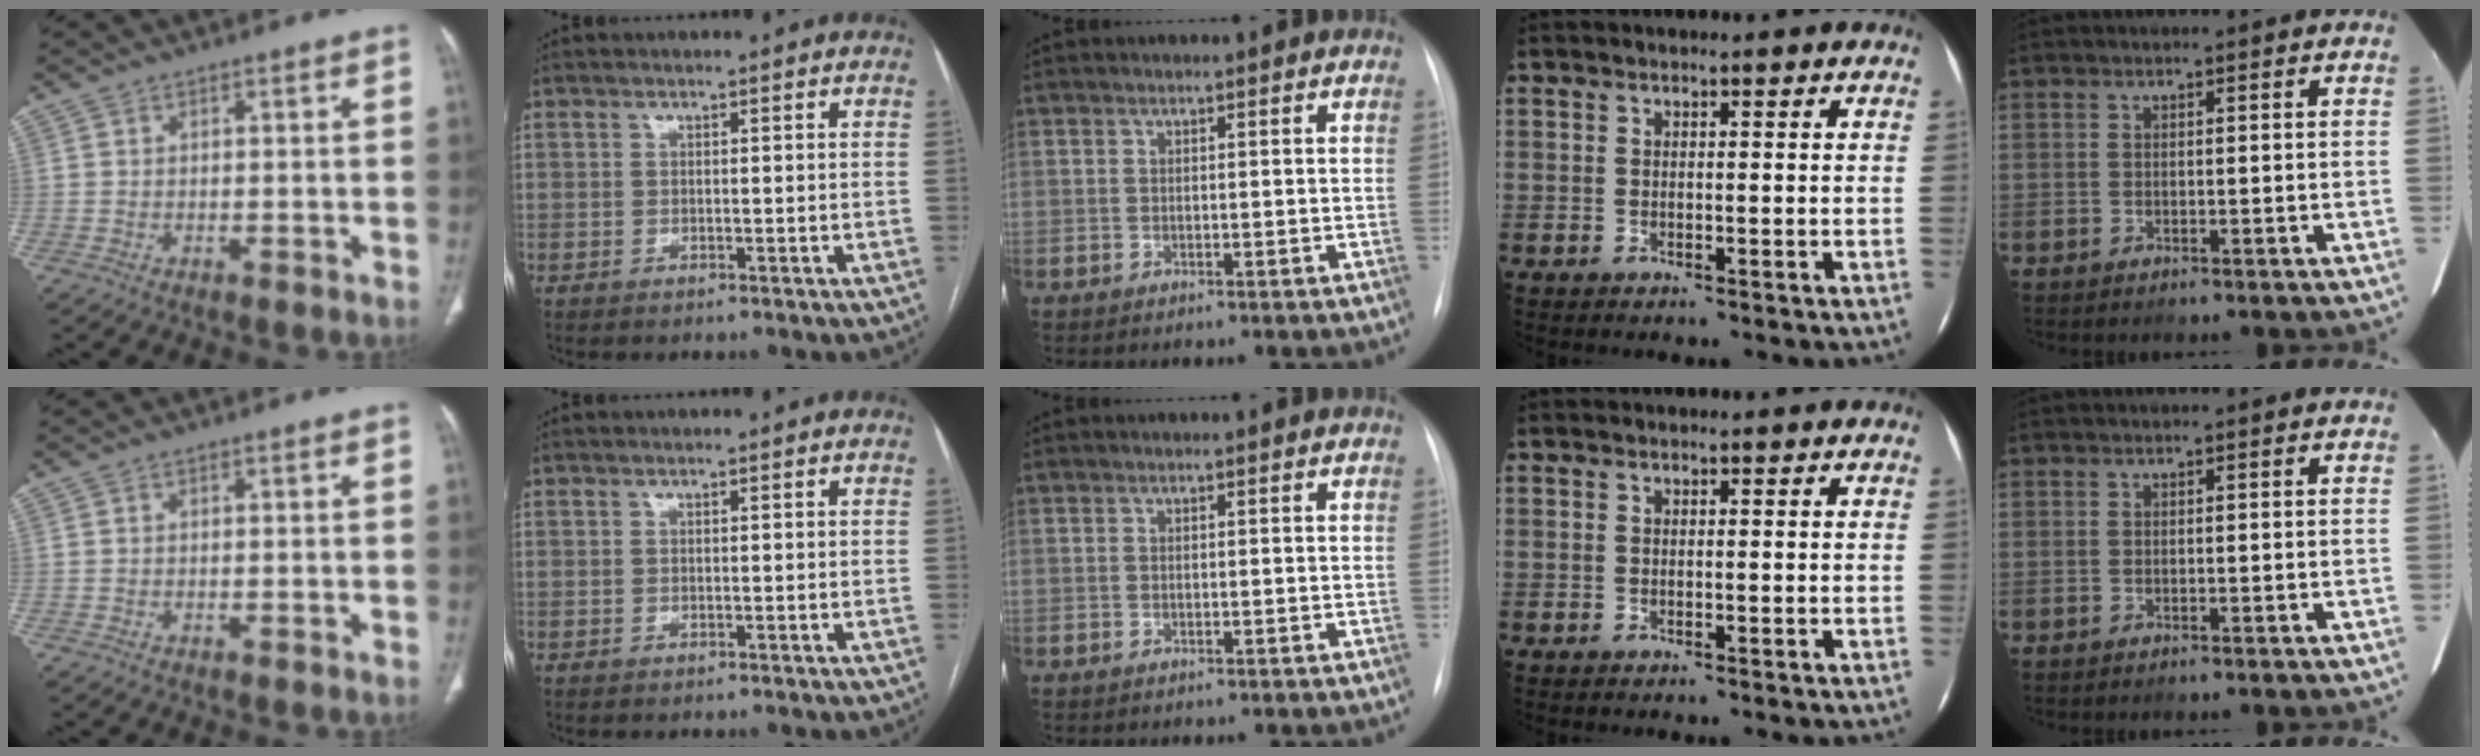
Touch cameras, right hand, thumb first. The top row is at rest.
{}